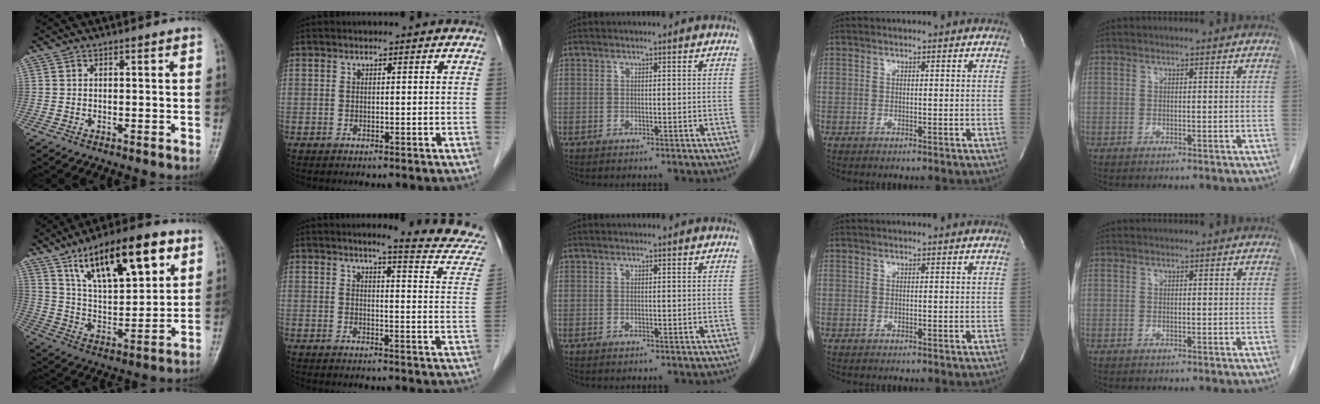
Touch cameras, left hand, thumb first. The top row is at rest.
{"thumb": {"total": 20.2, "force": [10.5, 7.9, 15.4], "torque": [-0.209, -0.034, 0.181]}, "index": {"total": 11.0, "force": [10.4, -0.9, 3.3], "torque": [-0.034, -0.065, 0.103]}}